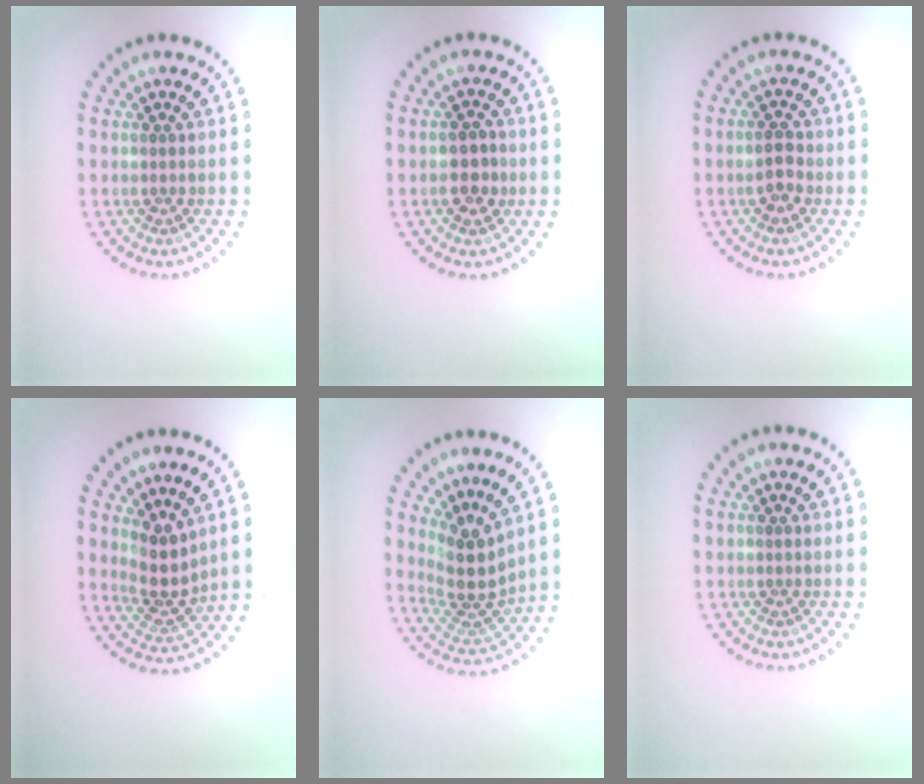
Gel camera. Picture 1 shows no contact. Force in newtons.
{"total": 2.3, "press": 2.3, "slide": 0.4}
{"total": 1.9, "press": 1.9, "slide": 0.4}
{"total": 3.3, "press": 2.6, "slide": 2.0}
{"total": 3.9, "press": 2.8, "slide": 2.7}
{"total": 0.0}